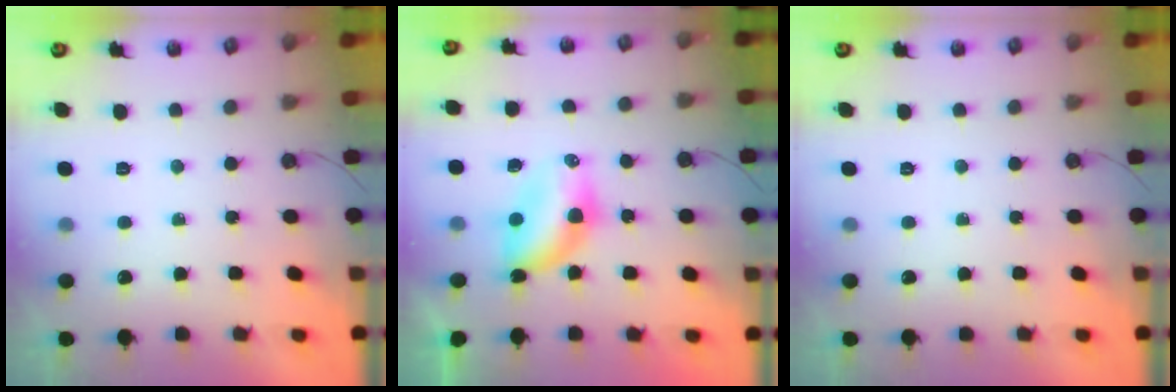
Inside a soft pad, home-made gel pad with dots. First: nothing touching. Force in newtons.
{"total": 6.5, "press": 6.5, "slide": 0.2}
{"total": 0.0}